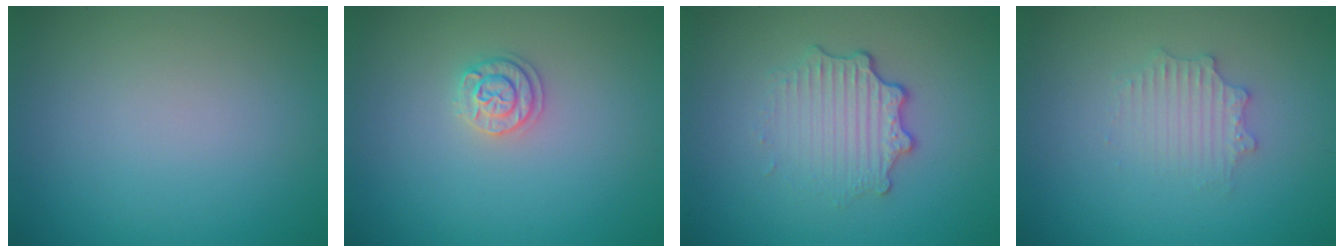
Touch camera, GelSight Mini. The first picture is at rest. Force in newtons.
{"total": 1.7, "press": 1.7, "slide": 0.3}
{"total": 3.2, "press": 2.5, "slide": 2.1}
{"total": 2.2, "press": 2.2, "slide": 0.4}